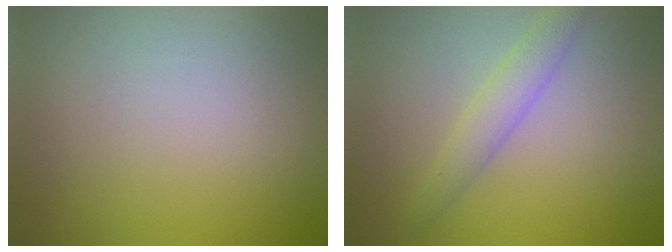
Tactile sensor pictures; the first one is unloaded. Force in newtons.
{"total": 2.4, "press": 2.4, "slide": 0.0}